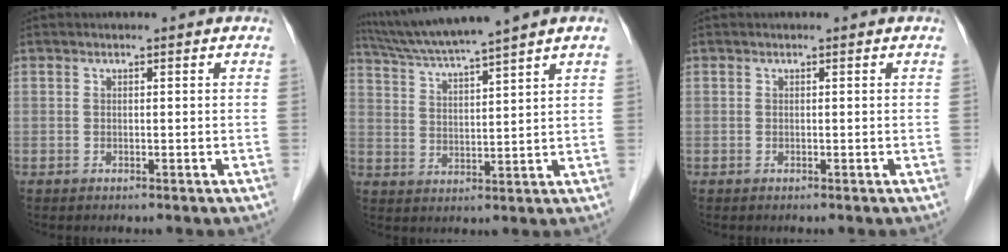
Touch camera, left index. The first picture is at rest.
{"total": 10.5, "force": [8.9, -1.9, 5.2], "torque": [-0.092, 0.014, 0.156]}
{"total": 0.0}